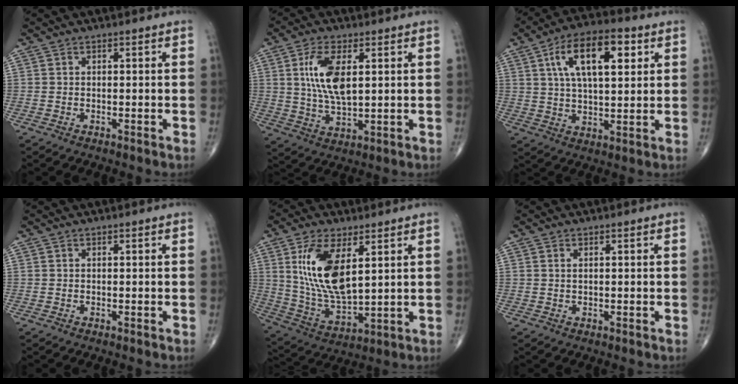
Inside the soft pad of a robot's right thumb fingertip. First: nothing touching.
{"total": 10.2, "force": [2.5, 4.5, 8.8], "torque": [-0.169, -0.012, 0.051]}
{"total": 14.8, "force": [5.1, 6.6, 12.2], "torque": [-0.188, 0.000, 0.083]}
{"total": 0.0}
{"total": 15.1, "force": [4.8, 6.7, 12.6], "torque": [-0.242, -0.025, 0.103]}
{"total": 0.7, "force": [0.3, 0.3, 0.5], "torque": [-0.008, 0.002, 0.005]}